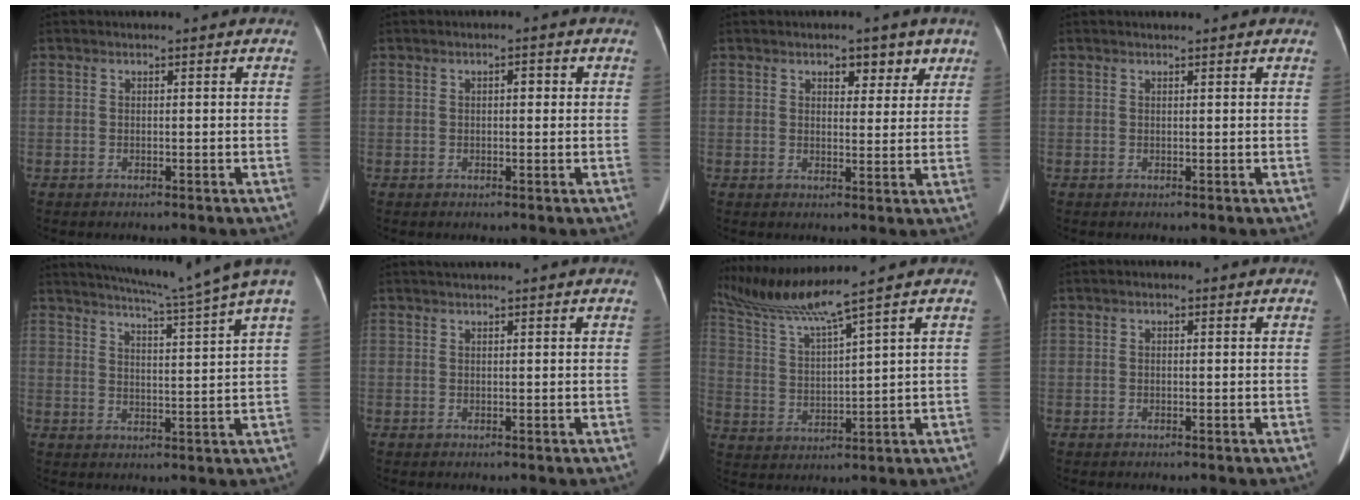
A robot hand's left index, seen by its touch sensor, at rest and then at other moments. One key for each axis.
{"total": 1.4, "fx": 0.3, "fy": 0.7, "fz": 1.2, "tx": -0.017, "ty": 0.009, "tz": 0.003}
{"total": 4.2, "fx": 2.7, "fy": 2.2, "fz": 2.4, "tx": -0.019, "ty": 0.004, "tz": 0.035}
{"total": 1.0, "fx": 0.9, "fy": 0.0, "fz": 0.4, "tx": -0.008, "ty": 0.009, "tz": 0.016}
{"total": 12.2, "fx": 10.2, "fy": -2.4, "fz": 6.2, "tx": -0.104, "ty": -0.019, "tz": 0.138}
{"total": 1.9, "fx": 1.6, "fy": -0.4, "fz": 0.9, "tx": -0.013, "ty": 0.025, "tz": 0.034}
{"total": 9.1, "fx": 7.6, "fy": -2.7, "fz": 4.3, "tx": -0.092, "ty": 0.001, "tz": 0.153}
{"total": 0.5, "fx": 0.1, "fy": 0.3, "fz": 0.4, "tx": -0.010, "ty": 0.007, "tz": 0.003}